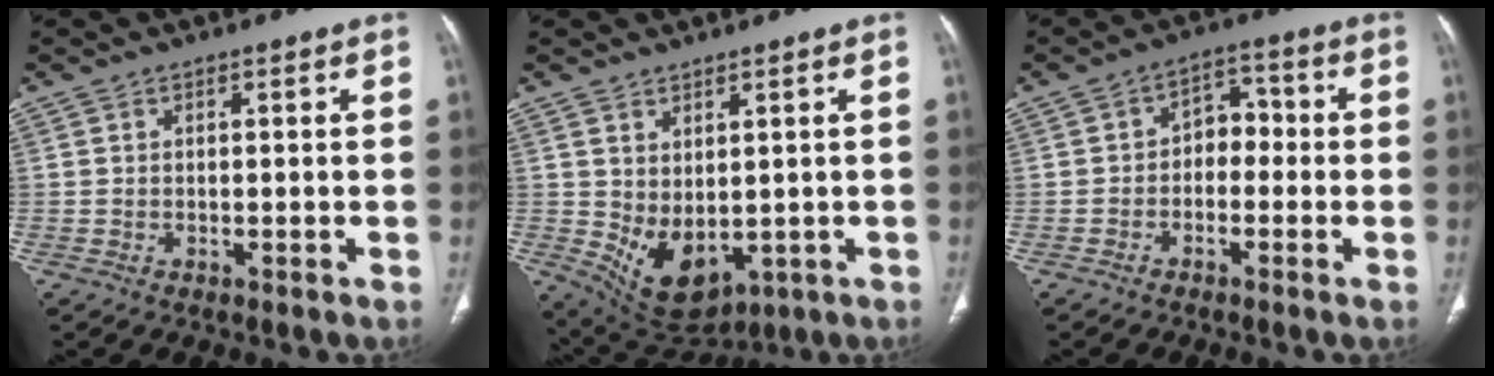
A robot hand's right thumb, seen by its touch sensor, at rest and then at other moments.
{"total": 9.2, "force": [-0.5, 5.8, 7.2], "torque": [-0.108, -0.011, 0.026]}
{"total": 5.6, "force": [-1.1, 4.1, 3.6], "torque": [-0.027, 0.031, -0.031]}